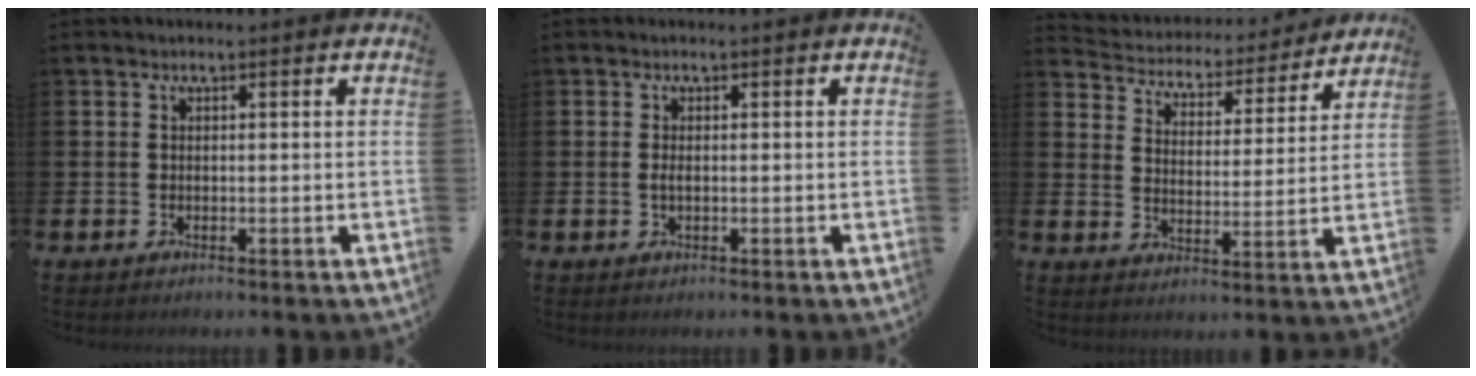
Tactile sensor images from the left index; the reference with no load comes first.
{"total": 1.0, "force": [-0.1, 0.4, 0.9], "torque": [-0.016, 0.002, -0.003]}
{"total": 4.5, "force": [4.3, 1.4, 0.2], "torque": [-0.029, -0.043, 0.066]}